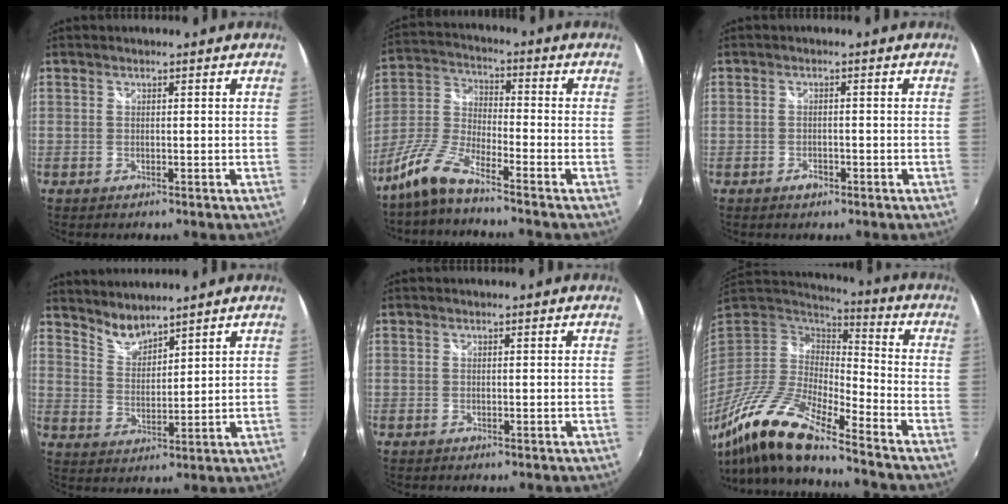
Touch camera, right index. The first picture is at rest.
{"total": 8.4, "force": [-6.7, 1.4, 4.9], "torque": [-0.122, 0.009, -0.142]}
{"total": 1.7, "force": [-1.0, 1.1, 0.8], "torque": [-0.015, 0.000, -0.016]}
{"total": 5.1, "force": [4.9, 0.7, 1.3], "torque": [-0.021, -0.004, 0.094]}
{"total": 0.0}
{"total": 18.1, "force": [-13.2, 2.9, 12.1], "torque": [-0.236, -0.029, -0.268]}